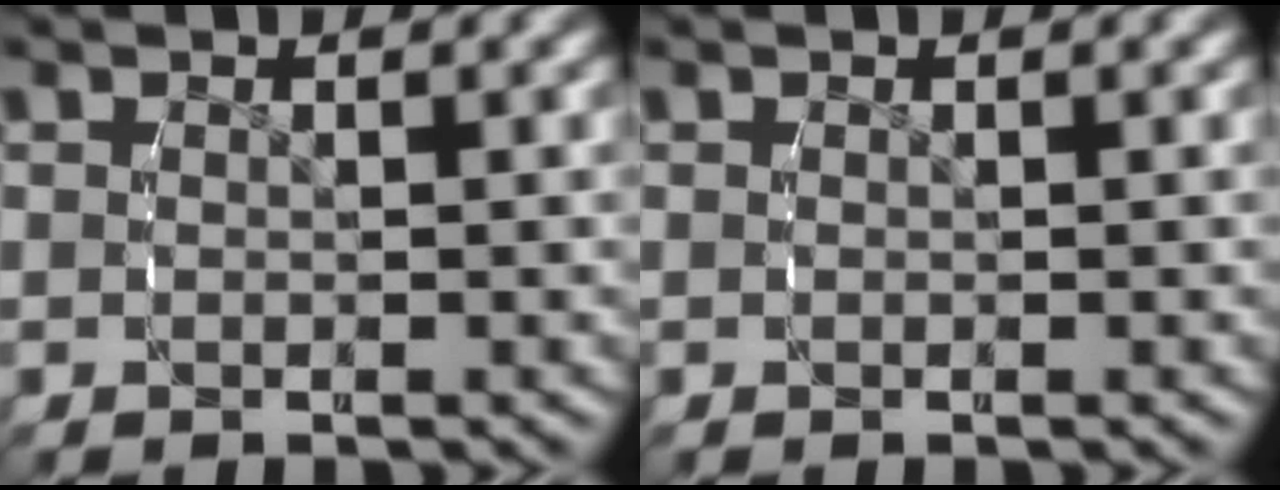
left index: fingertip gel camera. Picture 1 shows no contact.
{"total": 0.0}